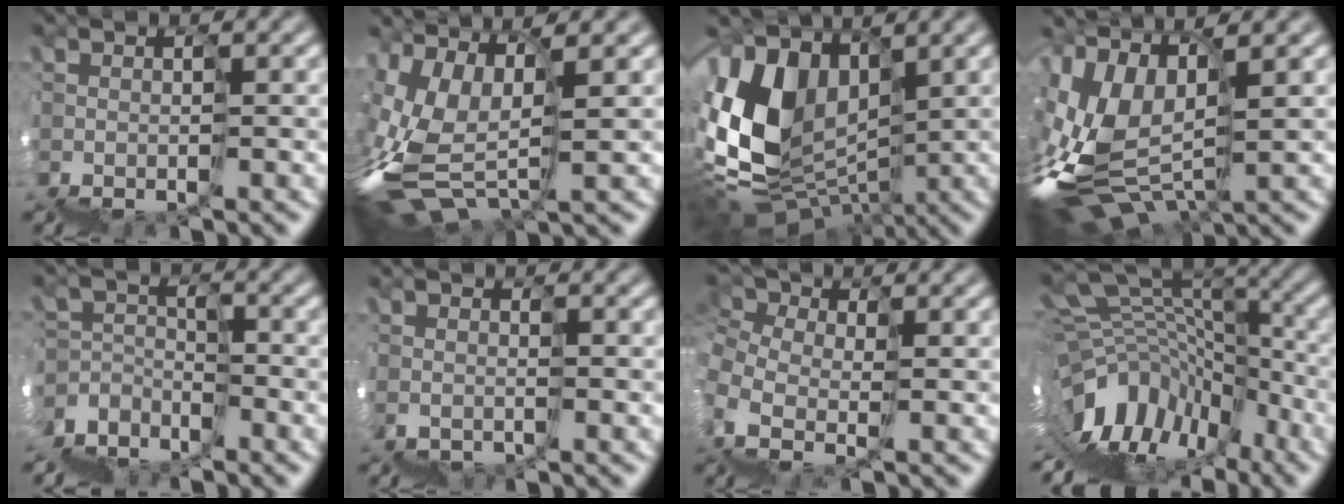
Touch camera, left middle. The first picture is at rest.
{"total": 6.3, "force": [2.8, 3.3, 4.6], "torque": [-0.130, 0.022, 0.056]}
{"total": 7.6, "force": [4.0, 5.2, 3.8], "torque": [-0.106, 0.026, 0.064]}
{"total": 7.1, "force": [2.7, 3.5, 5.6], "torque": [-0.160, 0.039, 0.048]}
{"total": 2.9, "force": [-1.8, 0.6, -2.2], "torque": [0.039, 0.016, -0.043]}
{"total": 1.5, "force": [-0.5, 1.4, 0.3], "torque": [-0.005, 0.000, -0.003]}
{"total": 4.5, "force": [1.9, 3.3, 2.4], "torque": [-0.048, 0.026, 0.029]}
{"total": 6.3, "force": [-3.2, 4.6, 2.8], "torque": [-0.055, 0.053, -0.064]}